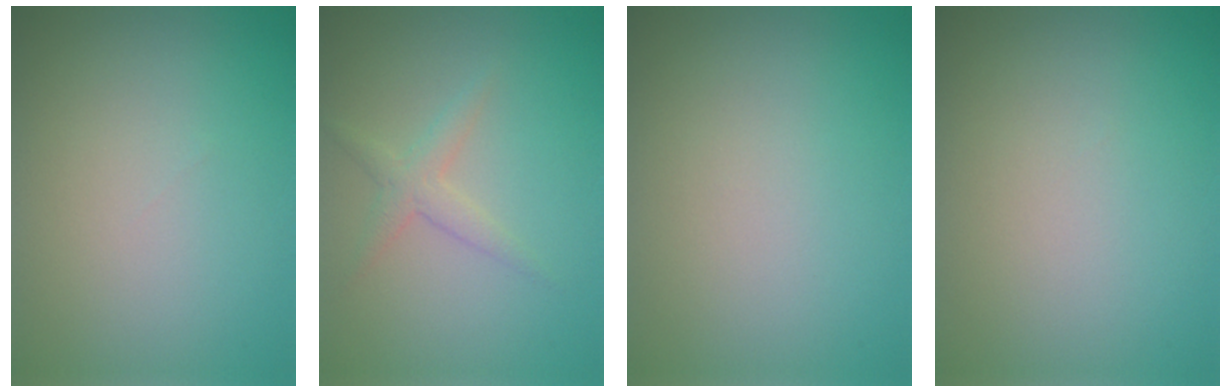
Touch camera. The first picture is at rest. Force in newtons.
{"total": 1.8, "press": 1.8, "slide": 0.1}
{"total": 0.0}
{"total": 0.0}